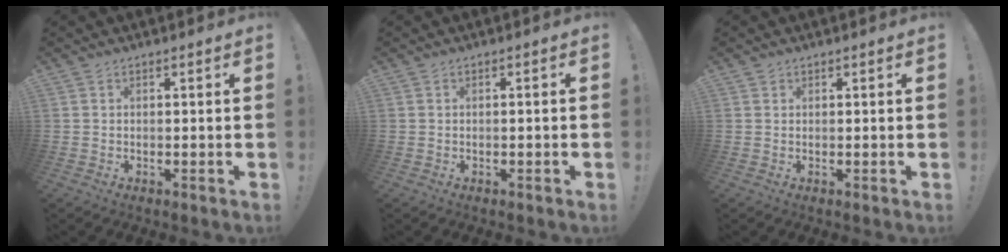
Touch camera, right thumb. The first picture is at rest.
{"total": 1.0, "force": [-0.7, -0.2, 0.6], "torque": [-0.015, 0.002, -0.013]}
{"total": 0.6, "force": [0.5, 0.3, 0.0], "torque": [0.007, -0.004, 0.009]}